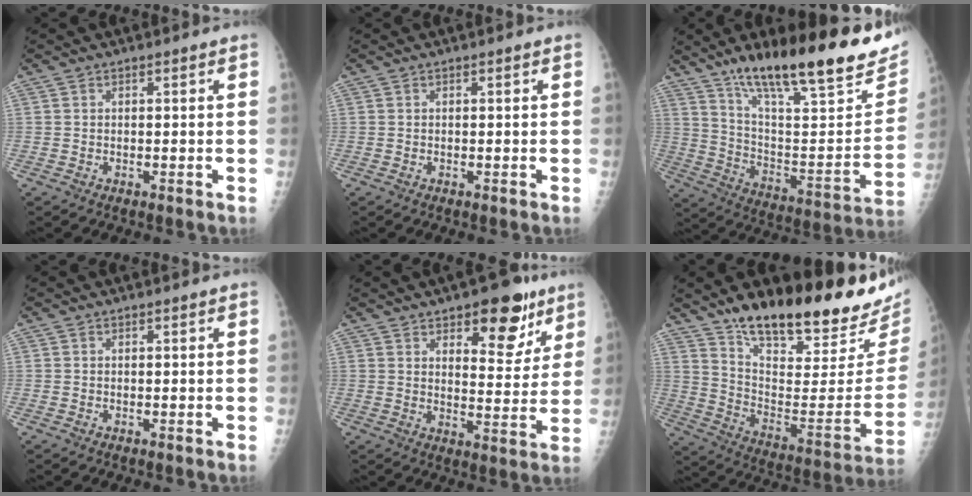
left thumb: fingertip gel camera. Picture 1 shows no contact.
{"total": 0.0}
{"total": 29.9, "force": [20.1, 7.1, 21.0], "torque": [-0.293, -0.067, 0.321]}
{"total": 0.0}
{"total": 13.2, "force": [7.8, 6.0, 8.8], "torque": [-0.069, -0.039, 0.107]}
{"total": 29.4, "force": [22.2, 8.5, 17.4], "torque": [-0.236, -0.104, 0.331]}